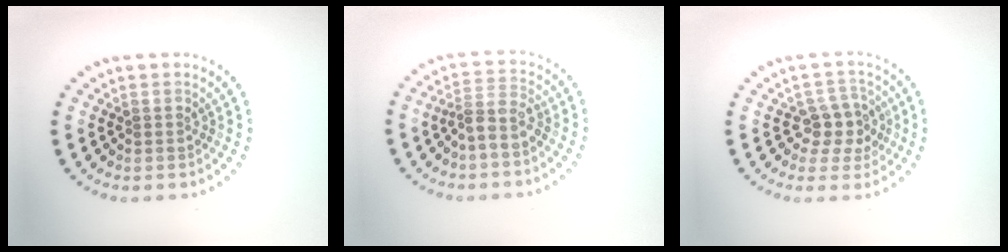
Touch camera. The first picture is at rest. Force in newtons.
{"total": 2.6, "press": 2.0, "slide": 1.6}
{"total": 3.1, "press": 2.9, "slide": 1.3}